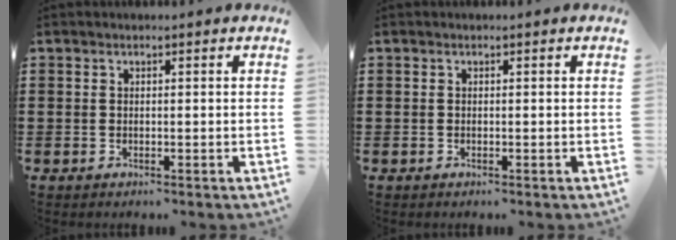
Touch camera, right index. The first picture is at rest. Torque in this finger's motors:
{"motor_torque": [0.30, 0.26, -0.01, 0.00]}